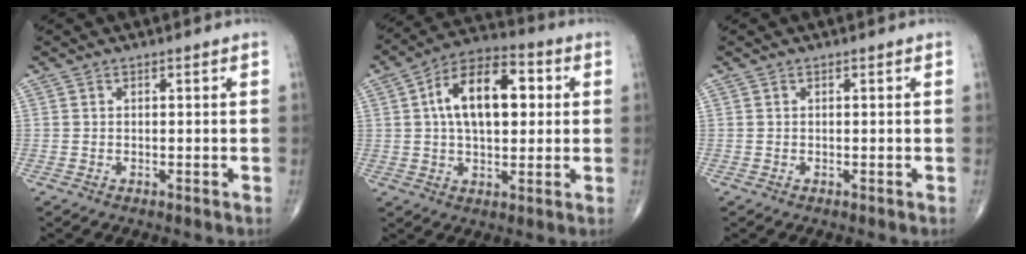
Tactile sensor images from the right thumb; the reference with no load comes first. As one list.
[{"total": 15.5, "force": [2.7, 8.4, 12.7], "torque": [-0.194, 0.021, 0.039]}, {"total": 0.0}]